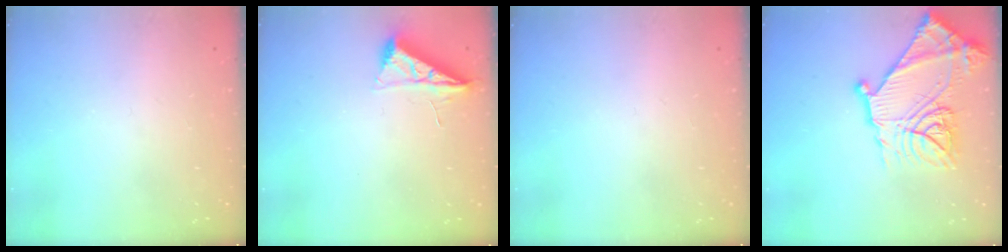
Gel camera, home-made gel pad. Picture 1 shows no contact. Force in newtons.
{"total": 7.0, "press": 6.9, "slide": 0.8}
{"total": 0.0}
{"total": 23.5, "press": 23.4, "slide": 1.6}